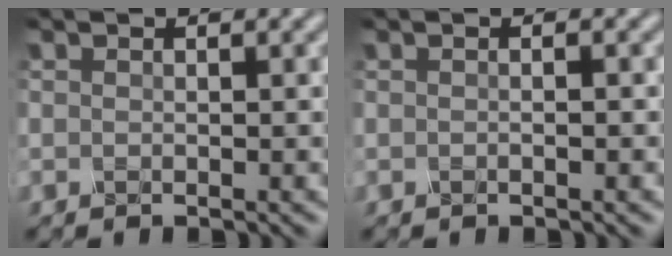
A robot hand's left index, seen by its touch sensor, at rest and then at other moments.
{"total": 1.1, "force": [0.2, 0.5, 1.0], "torque": [0.002, -0.001, -0.011]}